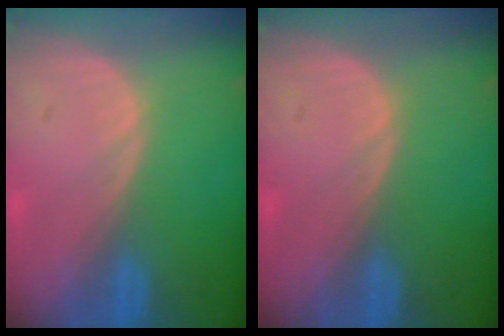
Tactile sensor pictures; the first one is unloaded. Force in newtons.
{"total": 0.0}